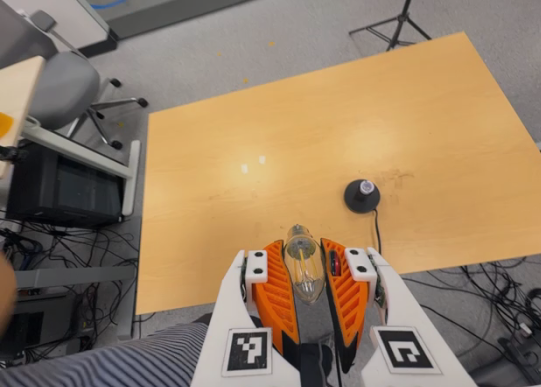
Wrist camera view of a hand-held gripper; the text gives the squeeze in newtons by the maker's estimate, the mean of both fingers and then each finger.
{"total": 22.9, "left": 26.7, "right": 19.1}